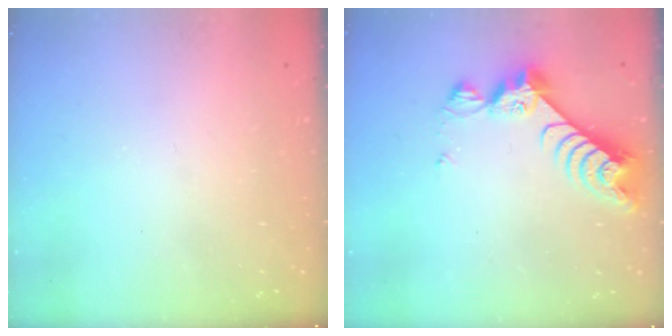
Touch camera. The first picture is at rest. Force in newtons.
{"total": 8.3, "press": 8.2, "slide": 0.9}